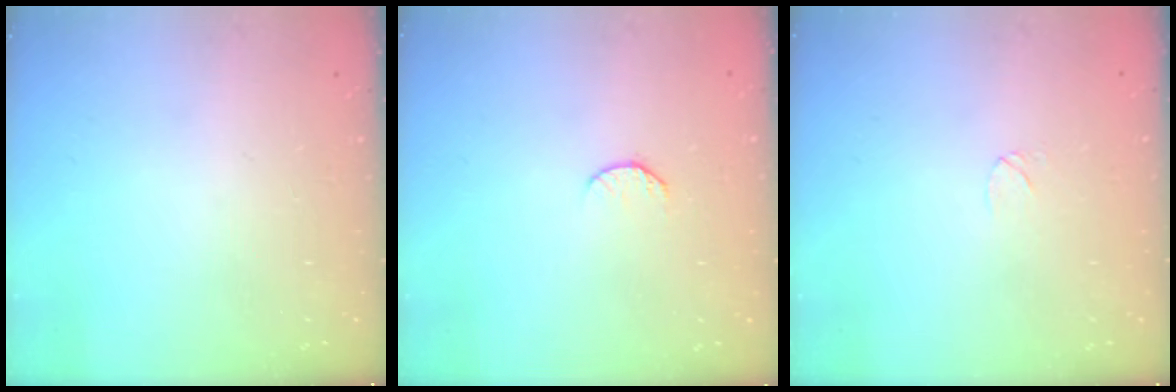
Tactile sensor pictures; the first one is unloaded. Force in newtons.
{"total": 6.8, "press": 6.7, "slide": 0.8}
{"total": 3.4, "press": 3.4, "slide": 0.3}